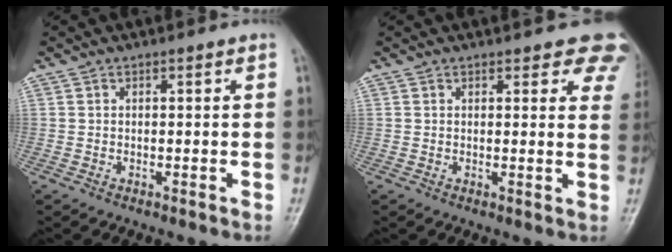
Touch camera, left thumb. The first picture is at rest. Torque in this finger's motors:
{"motor_torque": [0.19, 0.05, 0.07, 0.00, 0.07]}